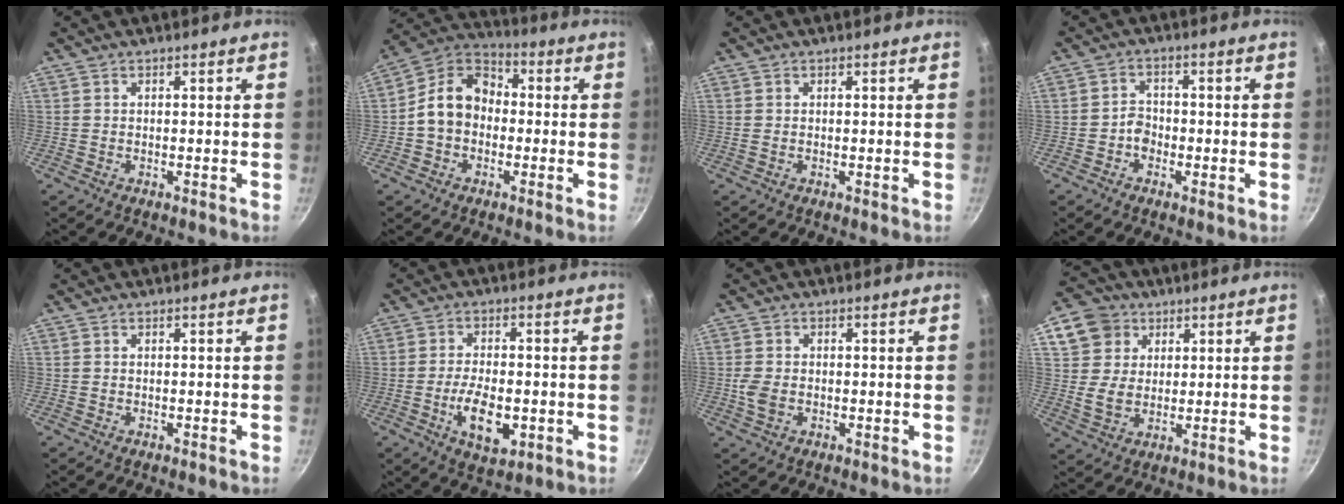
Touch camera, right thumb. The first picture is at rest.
{"total": 10.9, "force": [-0.9, 8.6, 6.6], "torque": [-0.078, 0.037, -0.039]}
{"total": 0.0}
{"total": 3.0, "force": [-1.2, 2.3, 1.4], "torque": [-0.005, 0.015, -0.026]}
{"total": 0.0}
{"total": 9.1, "force": [-2.4, 4.6, 7.5], "torque": [-0.123, 0.006, -0.036]}
{"total": 3.8, "force": [-0.5, 2.7, 2.6], "torque": [-0.054, 0.003, -0.010]}
{"total": 10.1, "force": [4.5, 8.3, 3.5], "torque": [-0.032, -0.008, 0.076]}